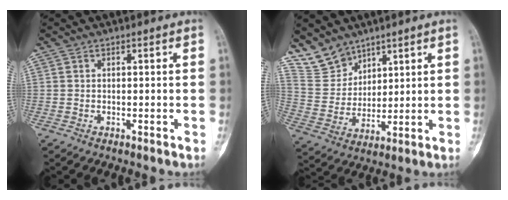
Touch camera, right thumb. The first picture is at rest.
{"total": 8.7, "force": [7.2, 4.8, 1.2], "torque": [-0.006, -0.047, 0.161]}